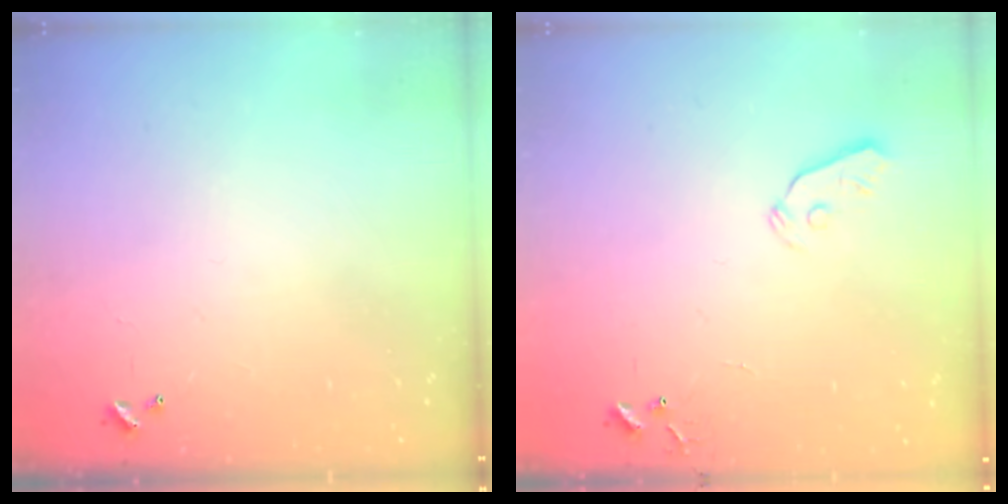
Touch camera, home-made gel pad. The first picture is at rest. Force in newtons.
{"total": 3.3, "press": 3.2, "slide": 0.8}